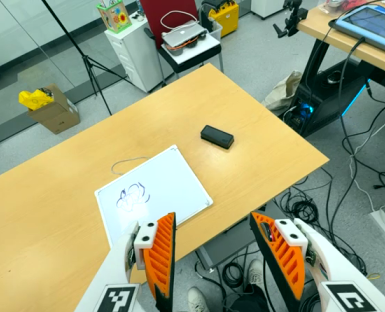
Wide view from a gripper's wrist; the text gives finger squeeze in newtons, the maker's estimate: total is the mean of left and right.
{"total": 0.0}